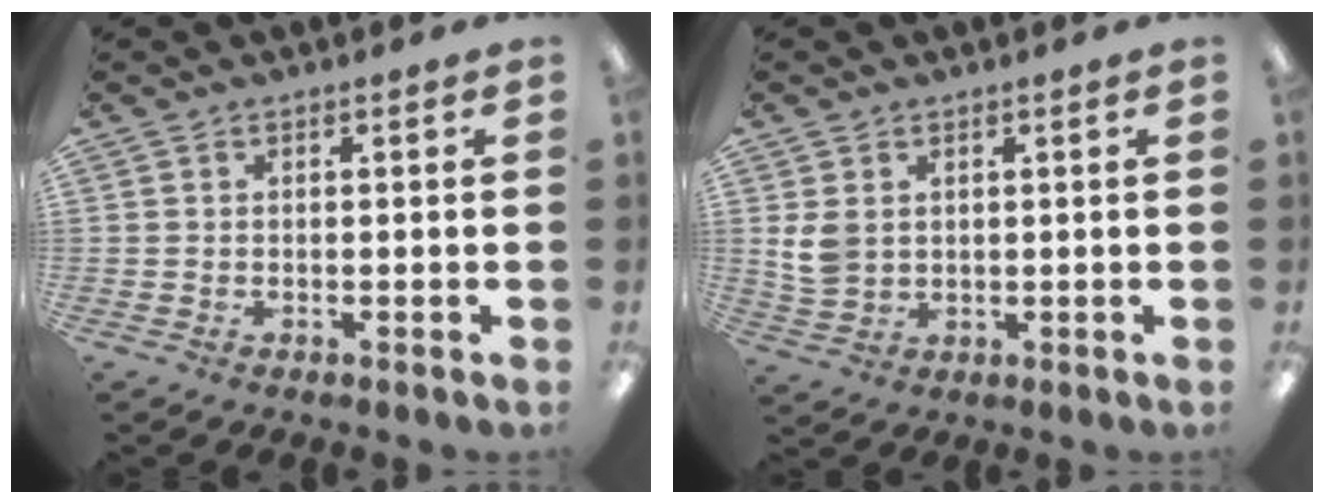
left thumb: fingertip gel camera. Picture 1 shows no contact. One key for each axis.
{"total": 5.0, "fx": 1.7, "fy": 3.9, "fz": 2.8, "tx": -0.055, "ty": 0.001, "tz": 0.033}